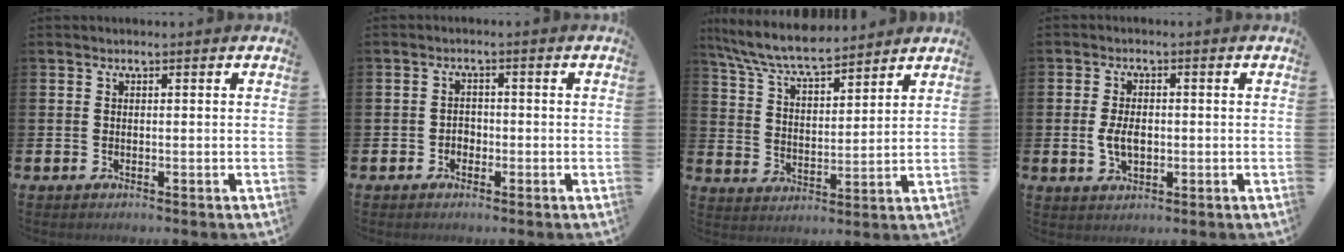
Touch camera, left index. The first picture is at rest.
{"total": 2.0, "force": [-1.5, 1.3, 0.2], "torque": [-0.002, 0.004, -0.032]}
{"total": 7.1, "force": [6.6, 0.8, 2.6], "torque": [-0.078, -0.035, 0.118]}
{"total": 3.8, "force": [-0.8, 2.2, 2.9], "torque": [-0.050, 0.002, -0.021]}